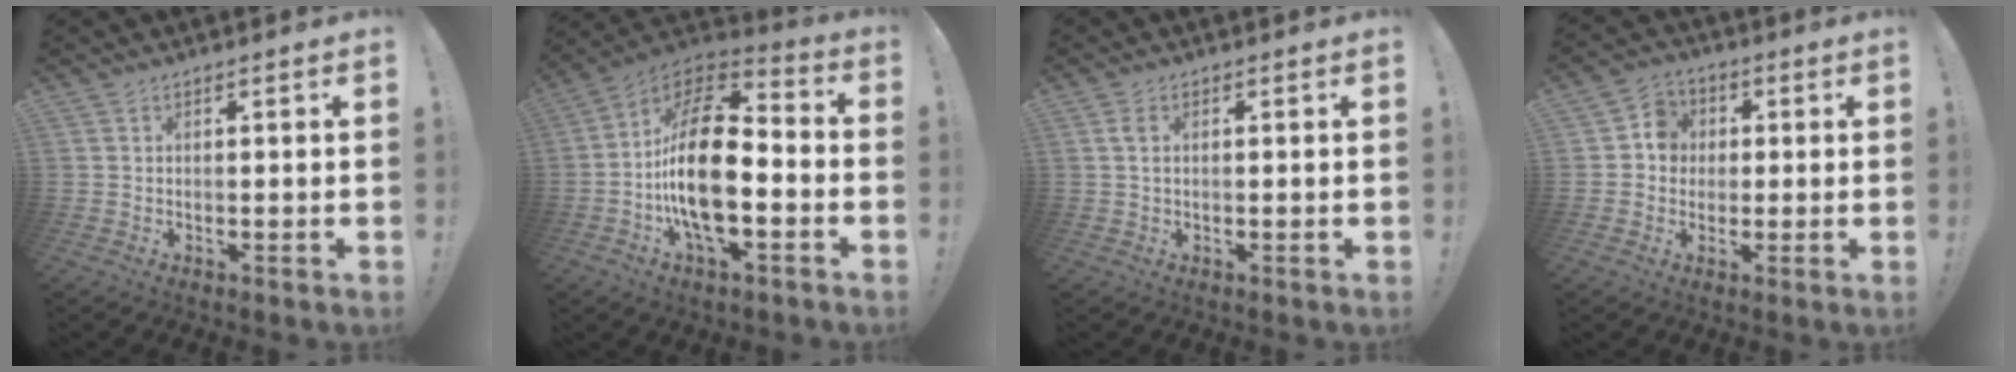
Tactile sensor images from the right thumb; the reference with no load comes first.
{"total": 22.2, "force": [-3.7, 10.6, 19.1], "torque": [-0.362, 0.024, -0.058]}
{"total": 2.1, "force": [0.7, 1.1, 1.6], "torque": [-0.028, 0.003, 0.011]}
{"total": 7.2, "force": [0.5, 6.7, 2.4], "torque": [-0.035, 0.007, 0.013]}